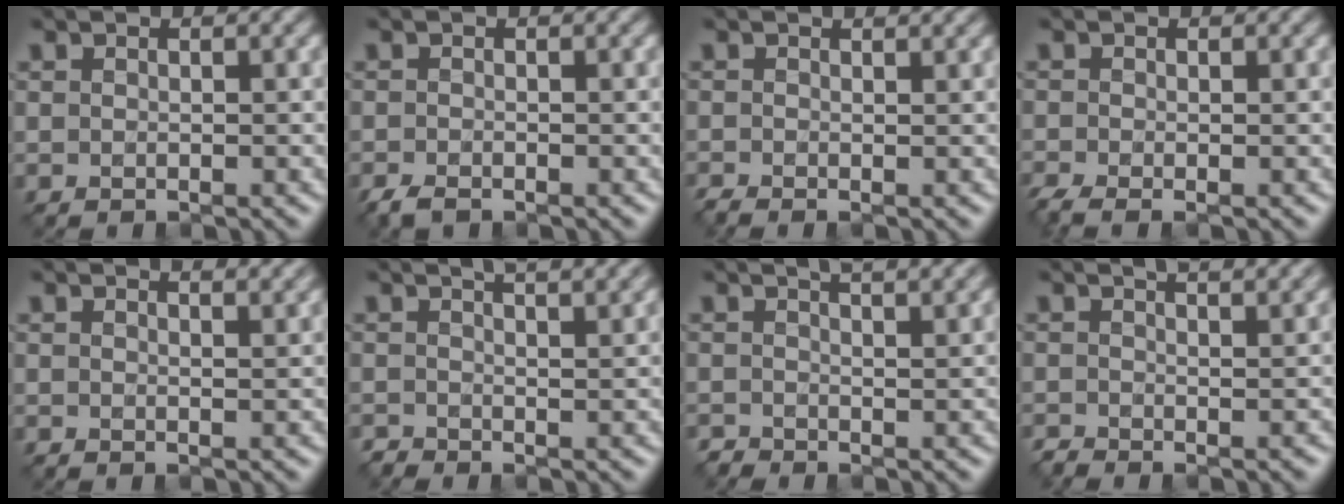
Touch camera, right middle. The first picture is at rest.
{"total": 1.5, "force": [-1.2, 0.5, 0.8], "torque": [-0.019, -0.005, -0.027]}
{"total": 1.4, "force": [-0.3, 0.4, 1.3], "torque": [-0.024, -0.004, -0.014]}
{"total": 2.1, "force": [-1.5, 0.5, 1.4], "torque": [-0.032, -0.012, -0.037]}
{"total": 2.5, "force": [2.0, 0.7, 1.2], "torque": [0.001, 0.006, 0.014]}
{"total": 3.3, "force": [1.6, 1.3, 2.6], "torque": [-0.019, 0.015, 0.001]}
{"total": 2.9, "force": [1.3, 1.1, 2.4], "torque": [-0.017, 0.010, 0.001]}
{"total": 3.2, "force": [0.8, 1.3, 2.7], "torque": [-0.022, 0.011, -0.007]}